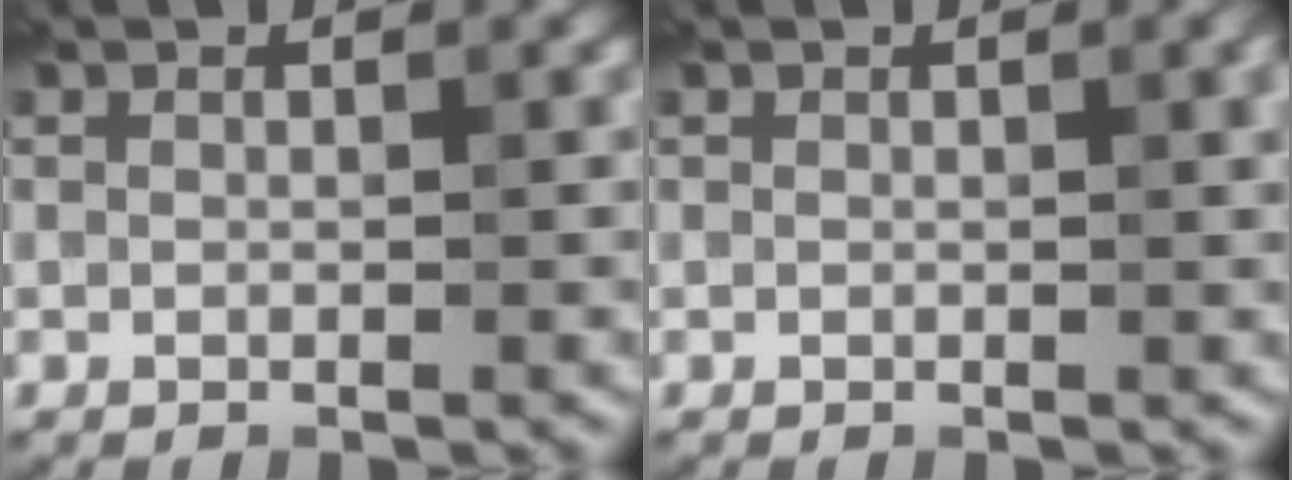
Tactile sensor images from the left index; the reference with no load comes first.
{"total": 1.7, "force": [0.6, 0.5, 1.5], "torque": [-0.019, 0.001, 0.011]}